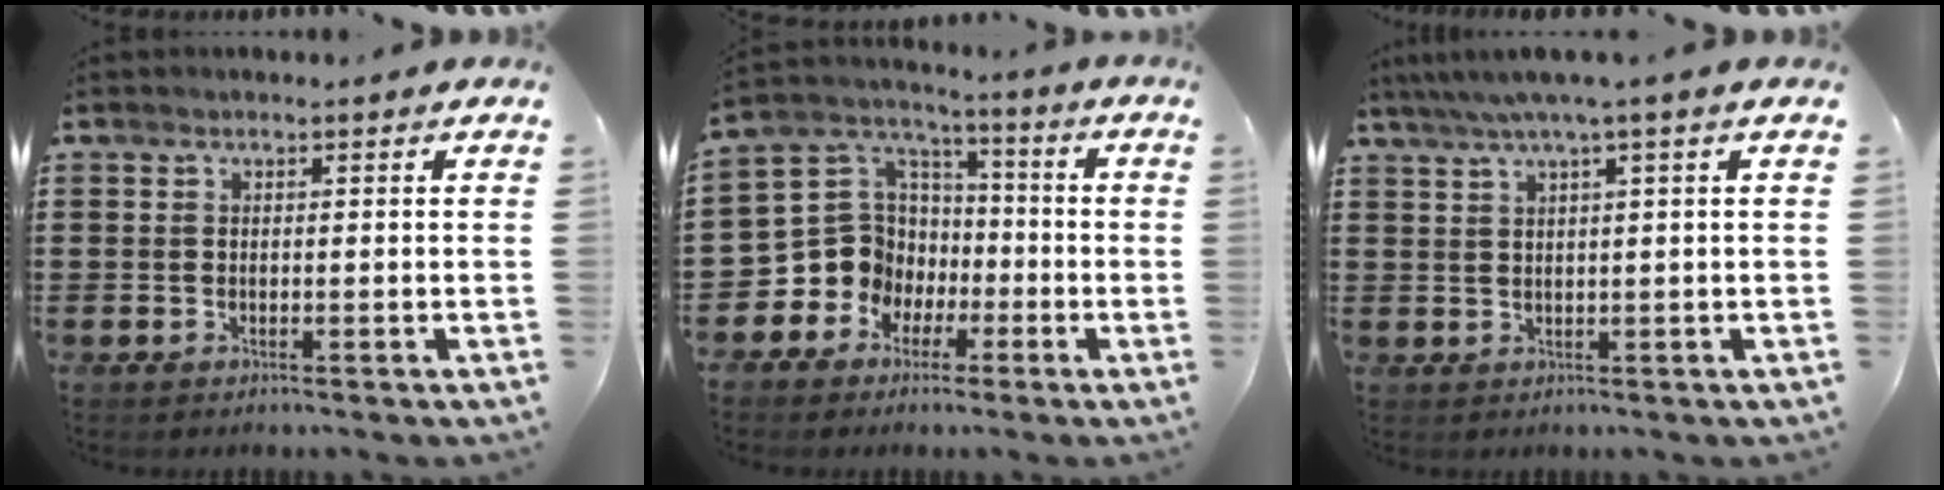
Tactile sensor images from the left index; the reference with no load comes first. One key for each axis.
{"total": 9.4, "fx": -2.2, "fy": 9.0, "fz": 1.7, "tx": -0.091, "ty": -0.005, "tz": -0.038}
{"total": 3.1, "fx": 1.5, "fy": -0.5, "fz": 2.7, "tx": -0.054, "ty": -0.003, "tz": 0.023}